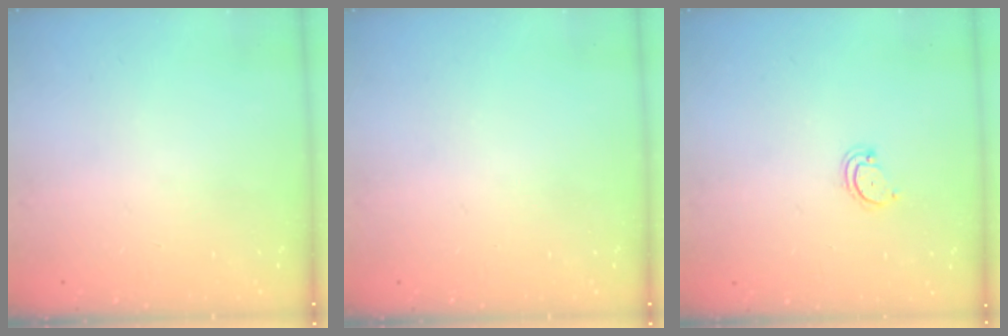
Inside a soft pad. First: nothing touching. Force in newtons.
{"total": 0.0}
{"total": 2.3, "press": 2.3, "slide": 0.2}